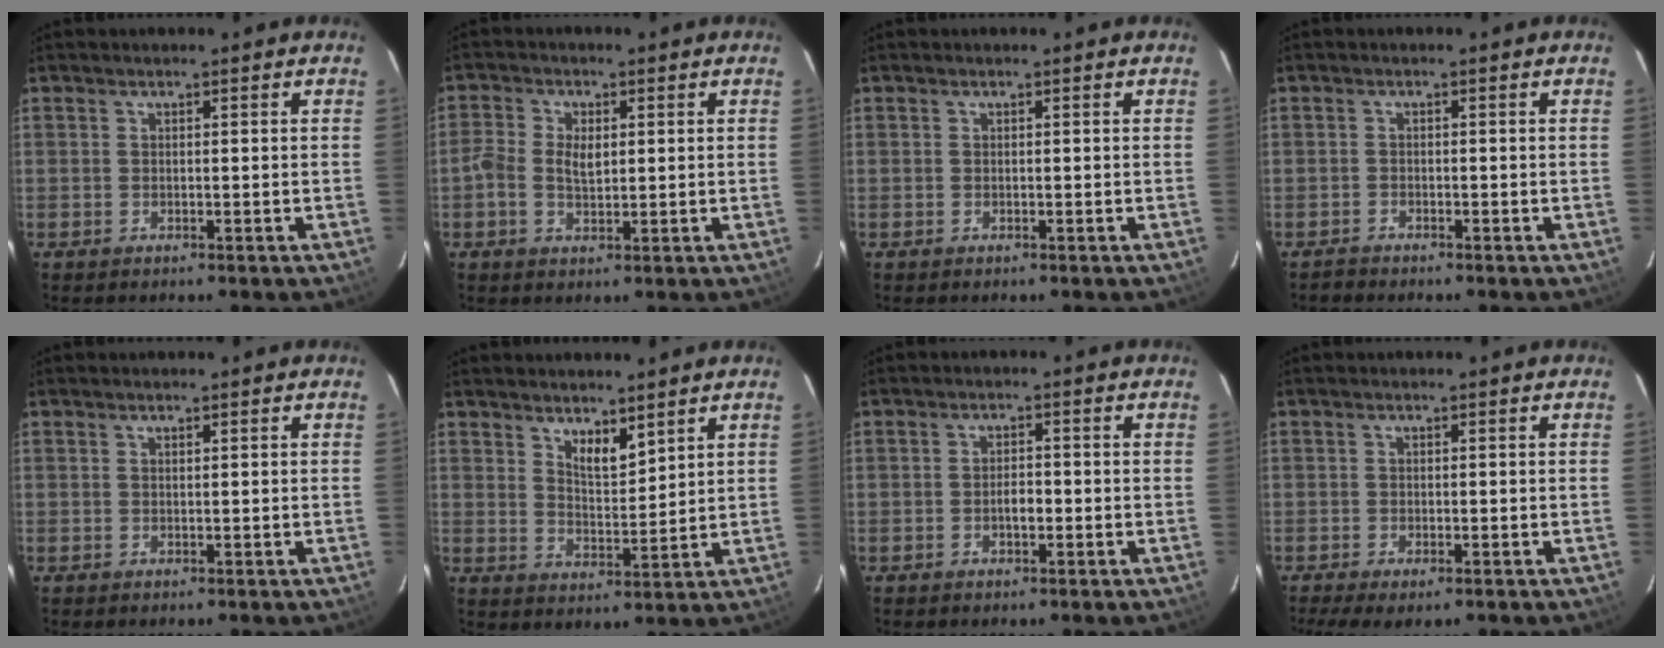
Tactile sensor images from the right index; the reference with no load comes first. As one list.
[{"total": 4.3, "force": [0.0, 2.6, 3.4], "torque": [-0.072, 0.005, -0.005]}, {"total": 0.0}, {"total": 1.3, "force": [-1.3, 0.2, -0.1], "torque": [-0.003, 0.000, -0.023]}, {"total": 0.0}, {"total": 5.2, "force": [4.0, 1.7, 2.9], "torque": [-0.044, -0.002, 0.070]}, {"total": 2.2, "force": [-0.8, 1.1, 1.7], "torque": [-0.032, 0.002, -0.013]}, {"total": 4.8, "force": [-3.1, 1.5, 3.3], "torque": [-0.075, -0.021, -0.051]}]